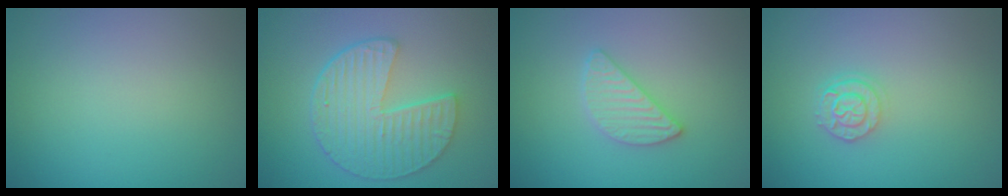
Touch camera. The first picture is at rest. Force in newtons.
{"total": 6.3, "press": 4.8, "slide": 4.1}
{"total": 2.6, "press": 2.6, "slide": 0.3}
{"total": 2.4, "press": 2.0, "slide": 1.3}